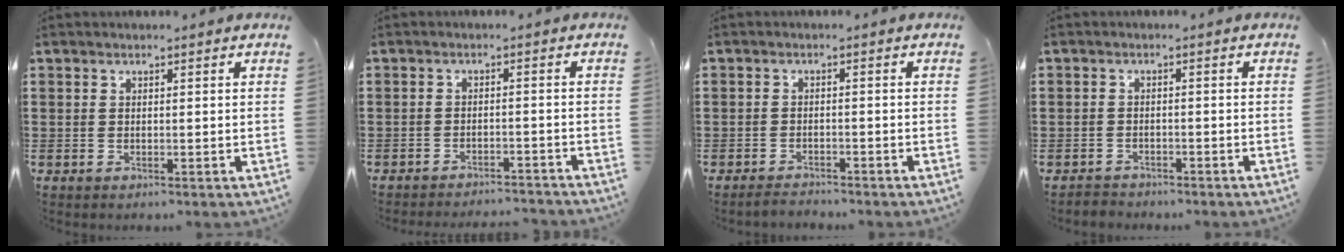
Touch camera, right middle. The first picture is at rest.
{"total": 2.6, "force": [-2.6, 0.0, -0.2], "torque": [-0.003, 0.000, -0.056]}
{"total": 2.0, "force": [-1.9, 0.3, -0.1], "torque": [-0.004, 0.000, -0.042]}
{"total": 1.9, "force": [-1.8, 0.6, -0.3], "torque": [0.000, 0.000, -0.042]}